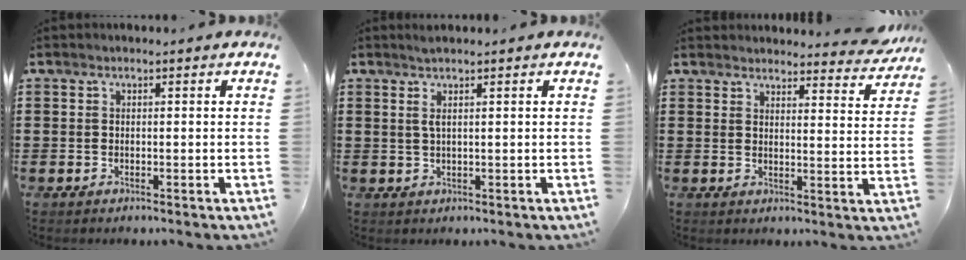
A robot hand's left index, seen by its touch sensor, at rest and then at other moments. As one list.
[{"total": 1.7, "force": [0.8, -0.1, 1.5], "torque": [-0.031, -0.001, 0.014]}, {"total": 3.8, "force": [3.7, 0.3, 0.8], "torque": [-0.014, -0.021, 0.065]}]